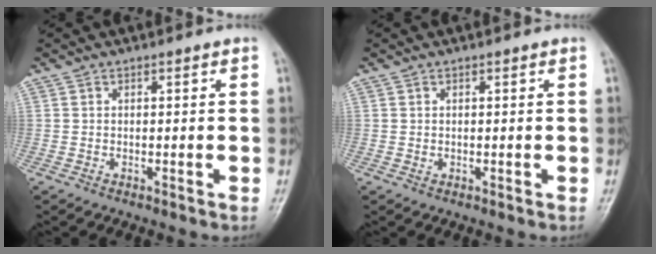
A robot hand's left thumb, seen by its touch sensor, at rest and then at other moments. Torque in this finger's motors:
{"motor_torque": [-0.03, -0.02, 0.09, 0.01, 0.00]}